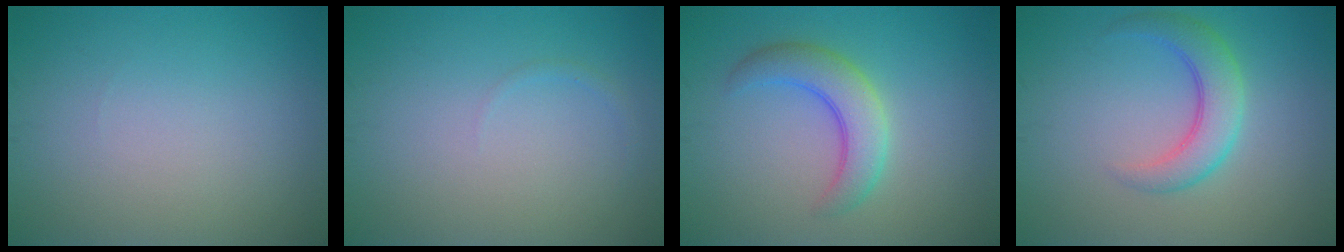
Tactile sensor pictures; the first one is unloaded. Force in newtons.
{"total": 0.5, "press": 0.5, "slide": 0.1}
{"total": 4.3, "press": 4.2, "slide": 0.2}
{"total": 3.9, "press": 3.9, "slide": 0.1}